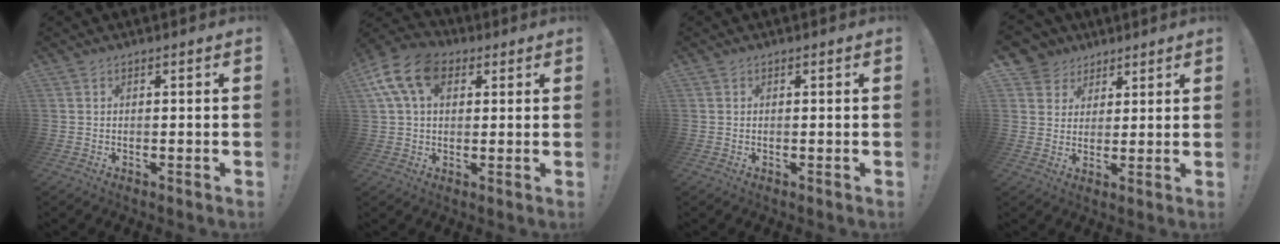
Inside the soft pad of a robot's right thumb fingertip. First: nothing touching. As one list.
[{"total": 13.8, "force": [5.1, 9.2, 8.9], "torque": [-0.163, -0.008, 0.097]}, {"total": 0.0}, {"total": 6.7, "force": [3.4, 5.8, 0.7], "torque": [-0.014, -0.021, 0.070]}]